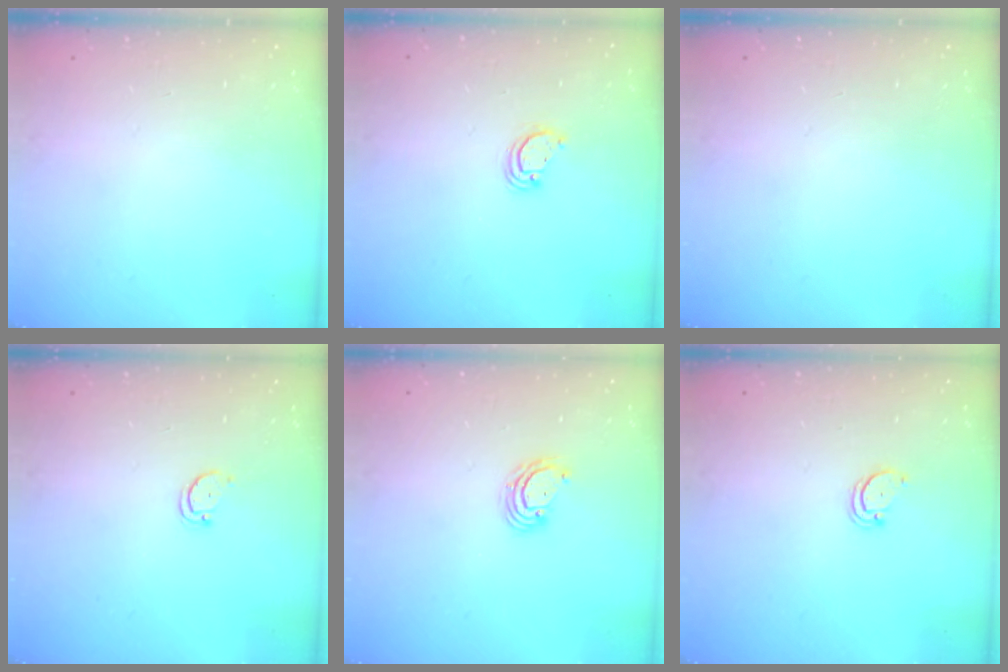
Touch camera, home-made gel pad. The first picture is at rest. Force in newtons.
{"total": 3.5, "press": 3.5, "slide": 0.3}
{"total": 0.0}
{"total": 2.5, "press": 2.4, "slide": 0.4}
{"total": 3.8, "press": 3.8, "slide": 0.1}
{"total": 2.5, "press": 2.5, "slide": 0.3}